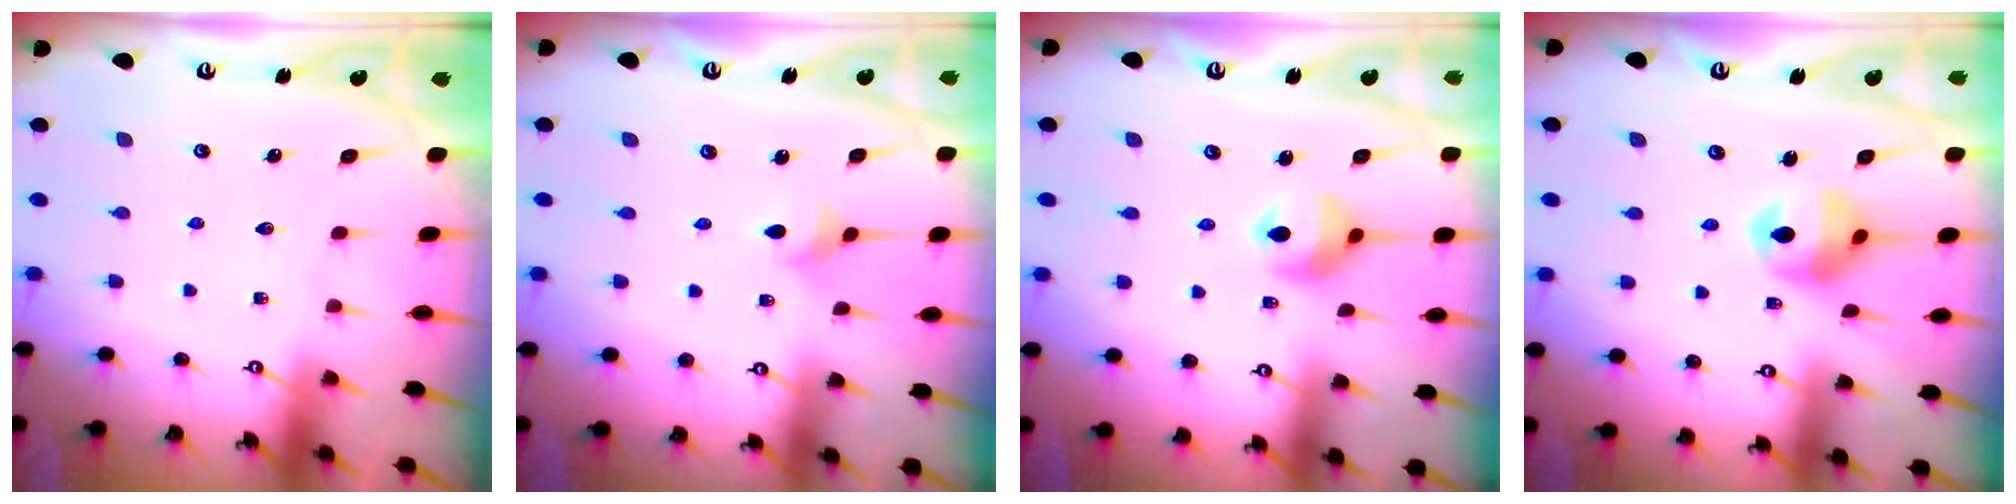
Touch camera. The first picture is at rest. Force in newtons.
{"total": 2.8, "press": 2.7, "slide": 0.7}
{"total": 10.5, "press": 10.1, "slide": 2.7}
{"total": 11.8, "press": 11.7, "slide": 1.3}